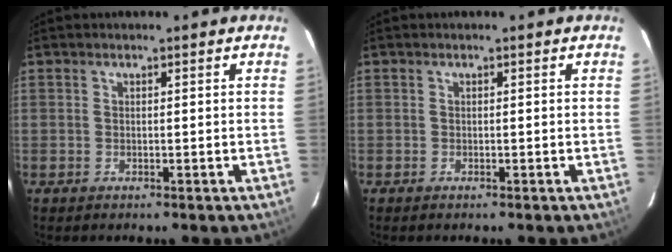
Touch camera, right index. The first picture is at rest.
{"total": 0.0}